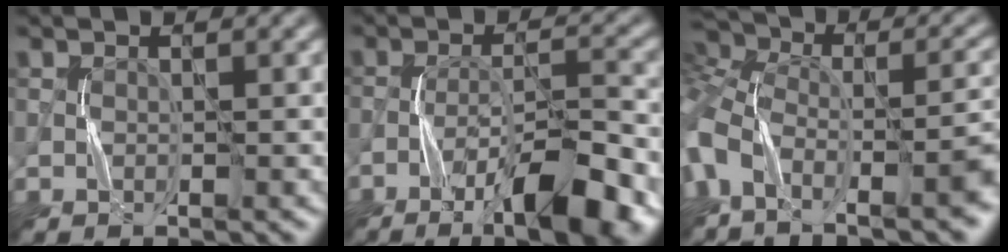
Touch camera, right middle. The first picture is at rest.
{"total": 8.9, "force": [-5.6, 2.1, 6.7], "torque": [-0.103, 0.011, -0.087]}
{"total": 10.4, "force": [-5.4, 4.7, 7.5], "torque": [-0.155, -0.014, -0.086]}